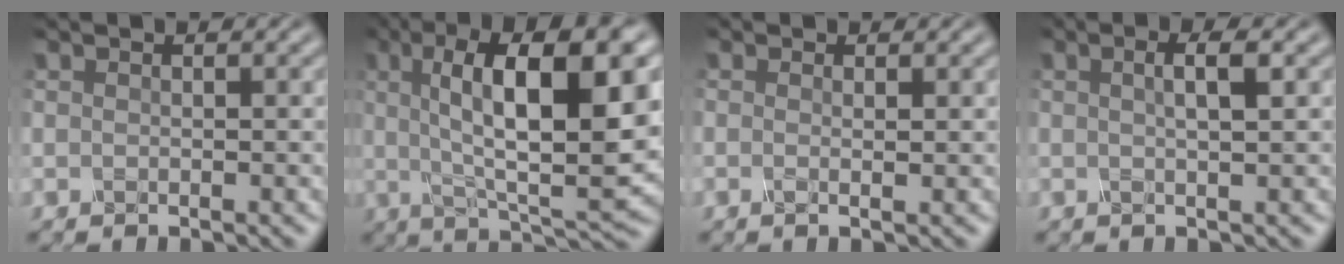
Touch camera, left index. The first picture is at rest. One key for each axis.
{"total": 12.3, "fx": 1.9, "fy": 3.6, "fz": 11.6, "tx": -0.170, "ty": 0.003, "tz": 0.033}
{"total": 0.6, "fx": -0.3, "fy": 0.0, "fz": 0.5, "tx": -0.011, "ty": -0.004, "tz": -0.003}
{"total": 2.2, "fx": 0.2, "fy": 0.4, "fz": 2.2, "tx": -0.032, "ty": 0.004, "tz": 0.005}